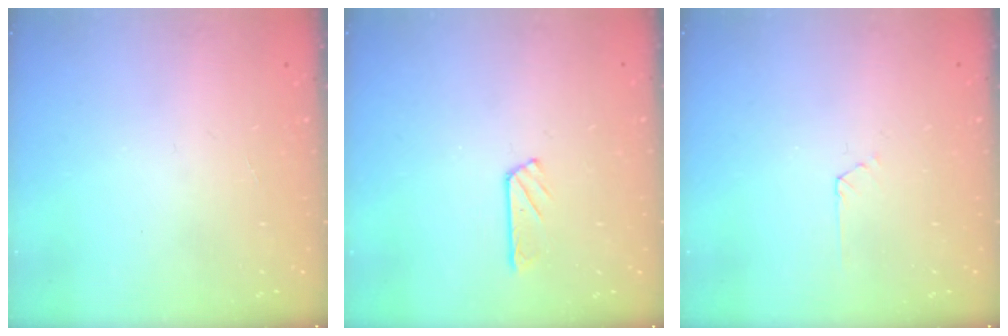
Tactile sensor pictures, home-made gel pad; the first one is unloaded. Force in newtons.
{"total": 2.9, "press": 2.9, "slide": 0.3}
{"total": 2.2, "press": 2.2, "slide": 0.3}